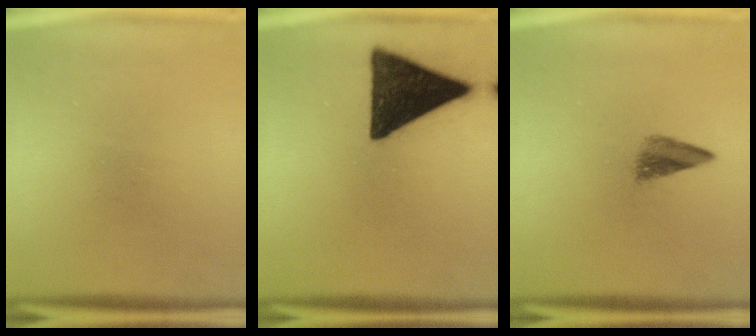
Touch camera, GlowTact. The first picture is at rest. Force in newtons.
{"total": 17.0}
{"total": 2.9}